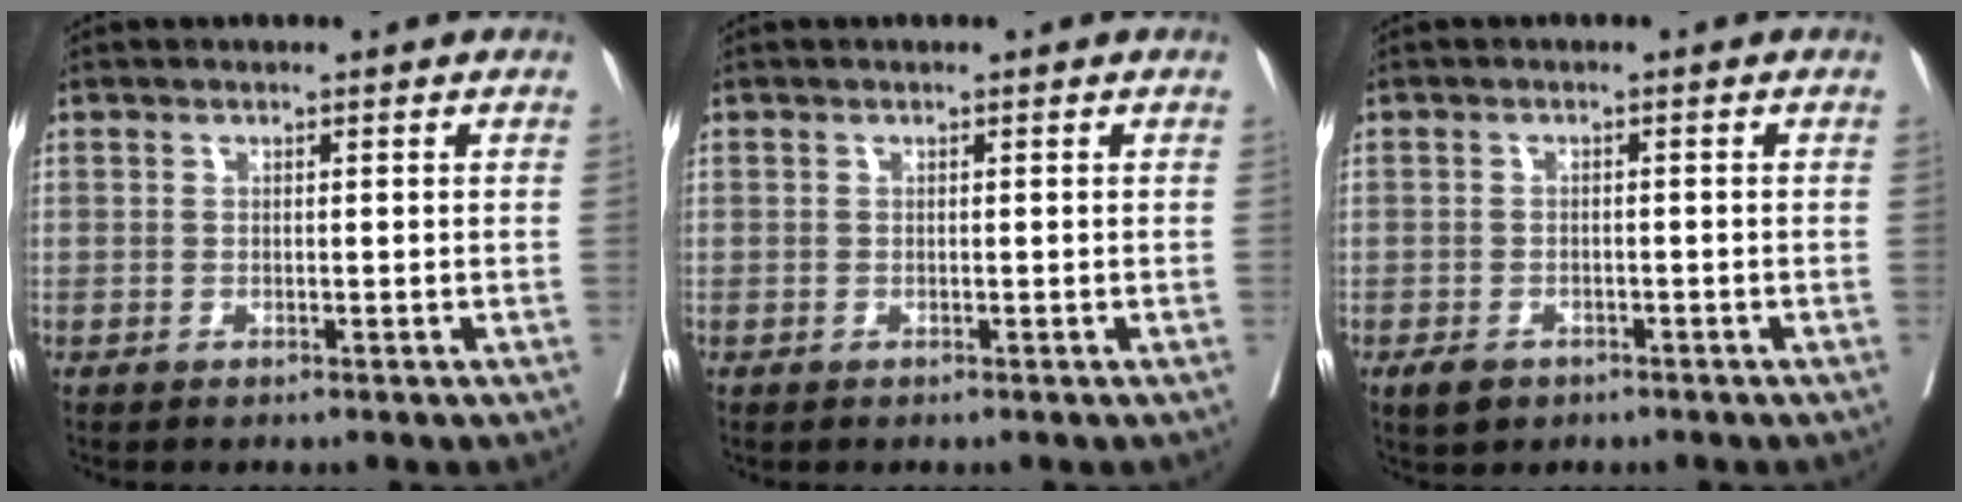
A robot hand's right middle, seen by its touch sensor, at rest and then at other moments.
{"total": 0.0}
{"total": 2.9, "force": [-2.0, 1.8, 1.2], "torque": [-0.026, -0.002, -0.025]}